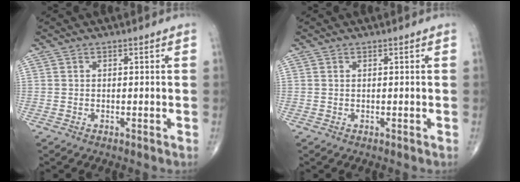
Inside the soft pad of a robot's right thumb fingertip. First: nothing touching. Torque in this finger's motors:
{"motor_torque": [0.01, 0.09, -0.07, -0.18, 0.02]}